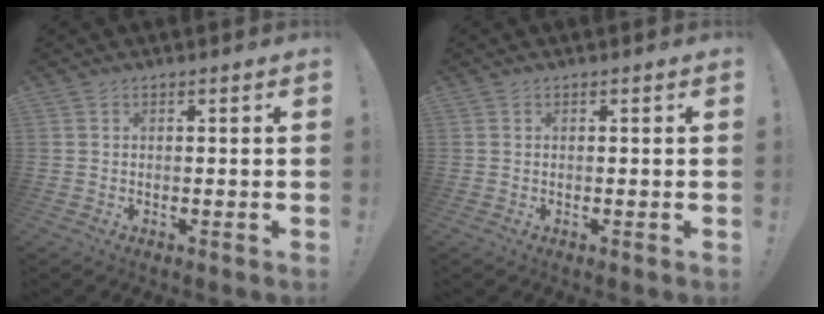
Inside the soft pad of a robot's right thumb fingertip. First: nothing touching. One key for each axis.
{"total": 0.0}